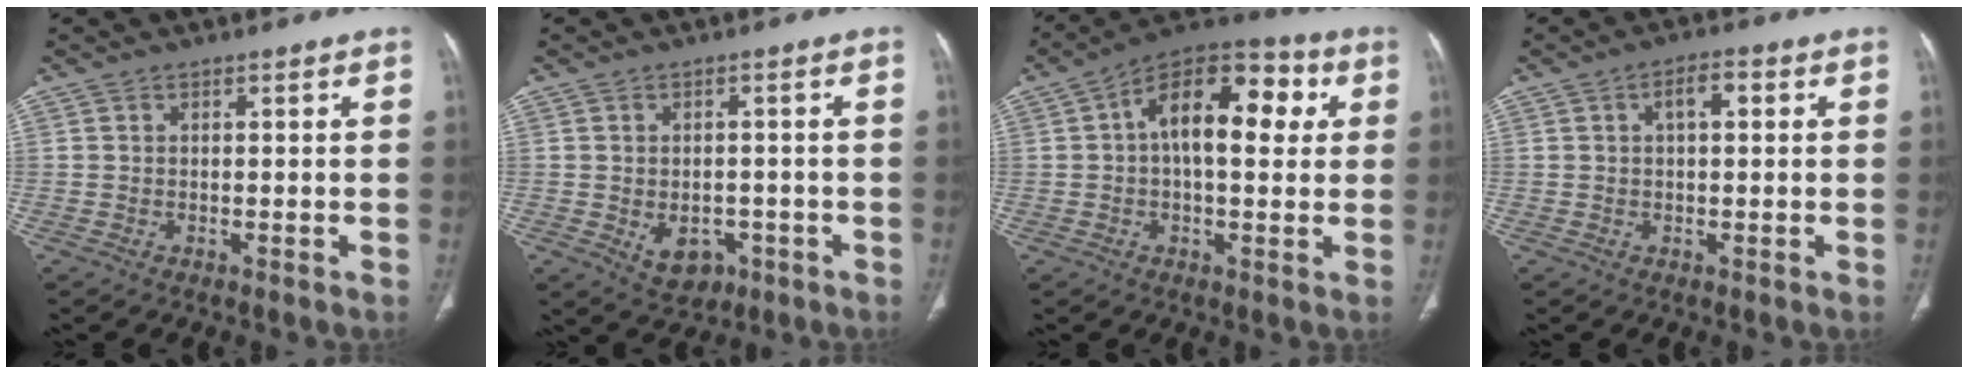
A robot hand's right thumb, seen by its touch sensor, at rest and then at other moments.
{"total": 6.0, "force": [-1.9, 4.5, 3.5], "torque": [-0.034, 0.011, -0.012]}
{"total": 16.2, "force": [3.1, 8.4, 13.5], "torque": [-0.179, 0.030, 0.037]}
{"total": 3.8, "force": [1.0, 1.7, 3.2], "torque": [-0.047, 0.009, 0.013]}